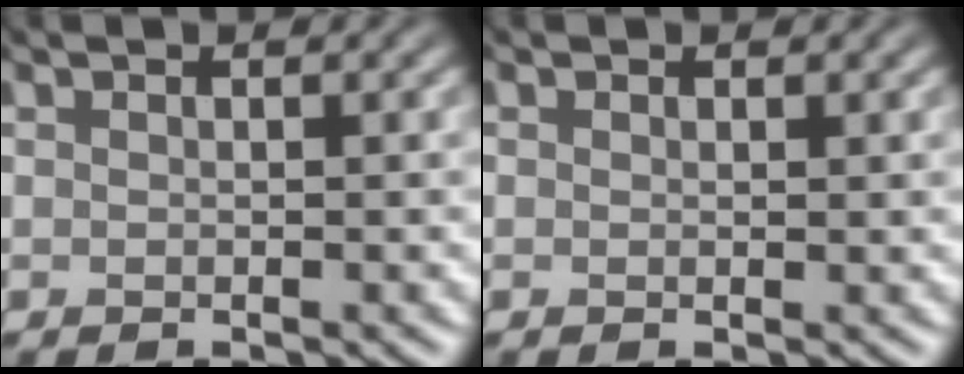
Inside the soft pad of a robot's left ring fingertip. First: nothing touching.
{"total": 0.0}